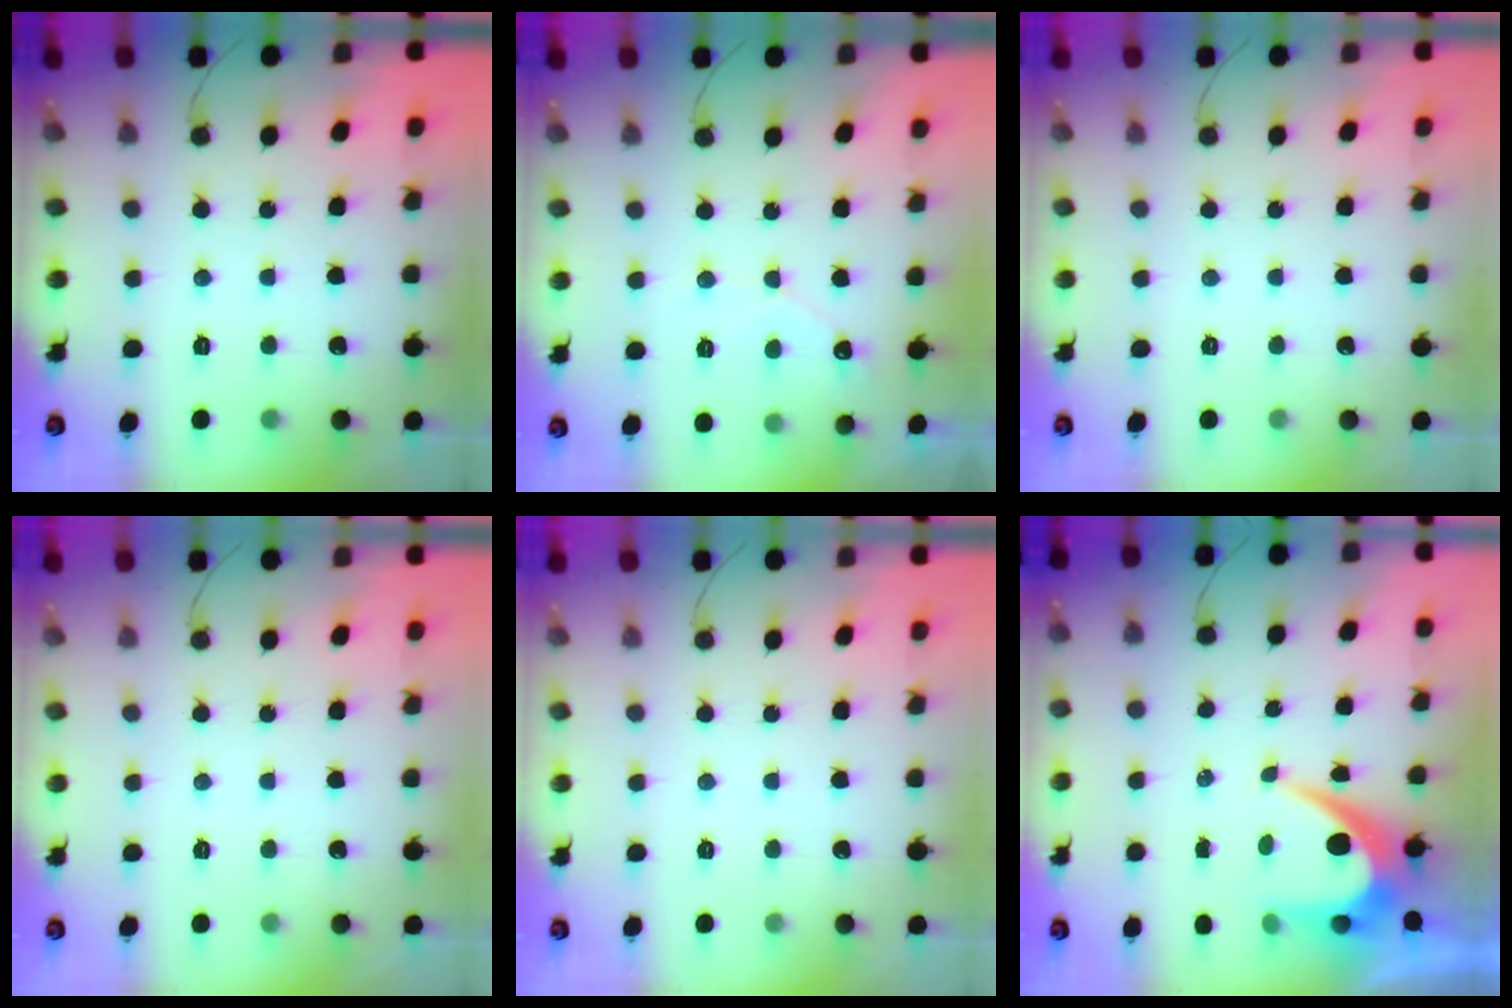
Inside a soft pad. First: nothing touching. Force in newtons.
{"total": 3.1, "press": 3.1, "slide": 0.1}
{"total": 0.0}
{"total": 0.0}
{"total": 0.0}
{"total": 8.0, "press": 7.9, "slide": 0.7}